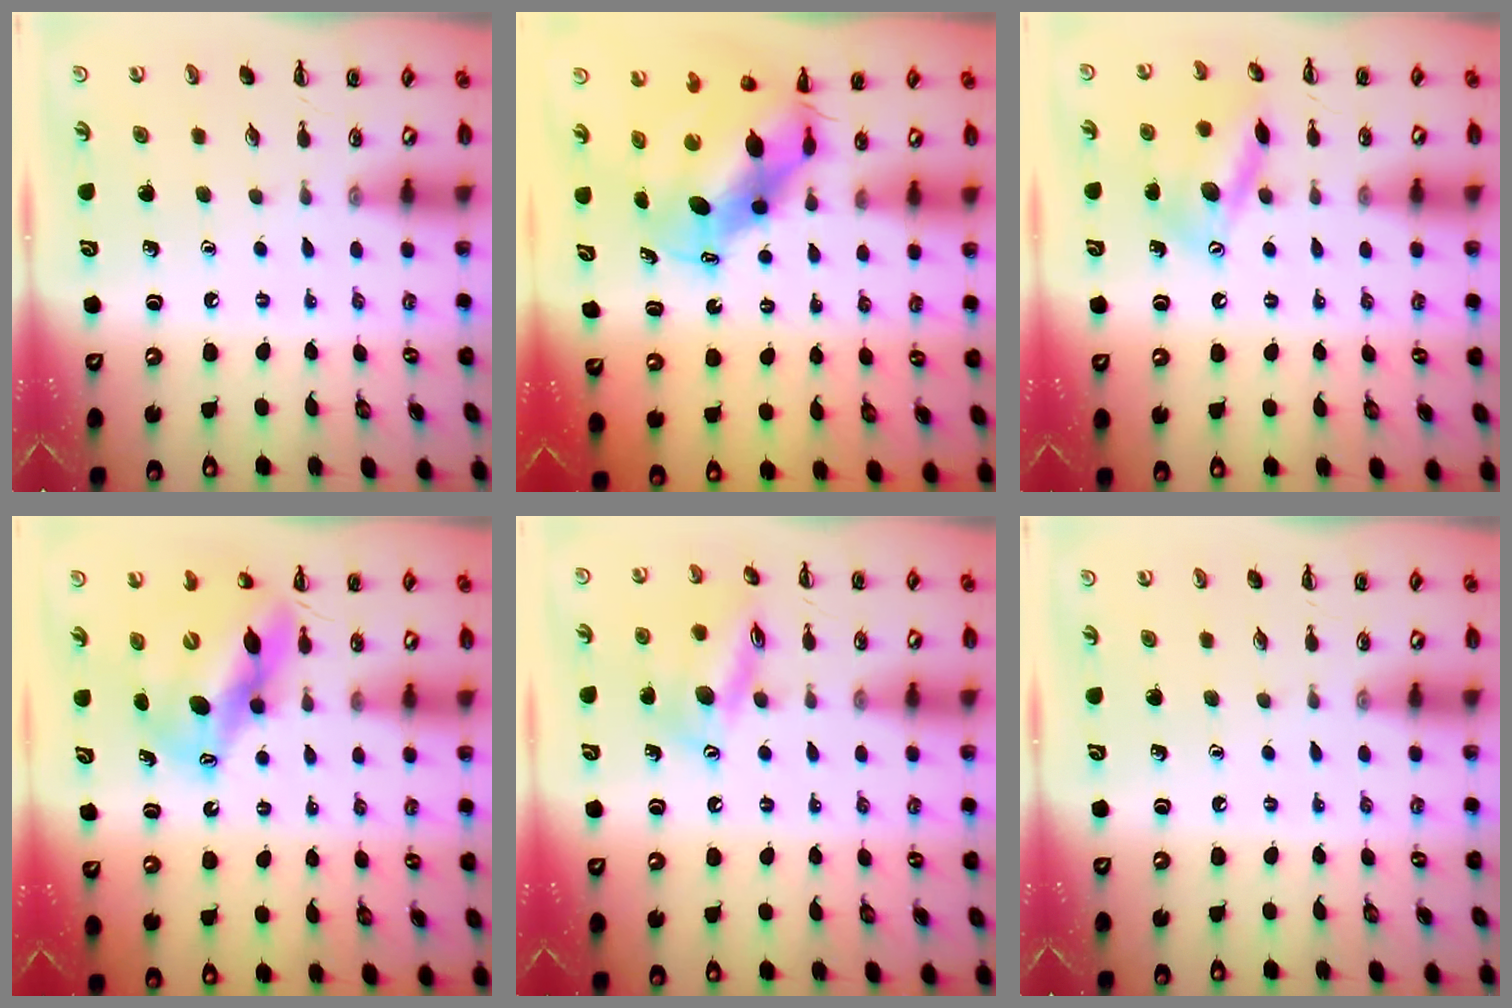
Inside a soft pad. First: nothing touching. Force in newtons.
{"total": 8.9, "press": 8.7, "slide": 1.9}
{"total": 13.6, "press": 13.3, "slide": 2.9}
{"total": 12.2, "press": 11.9, "slide": 2.9}
{"total": 13.6, "press": 13.5, "slide": 1.5}
{"total": 0.0}